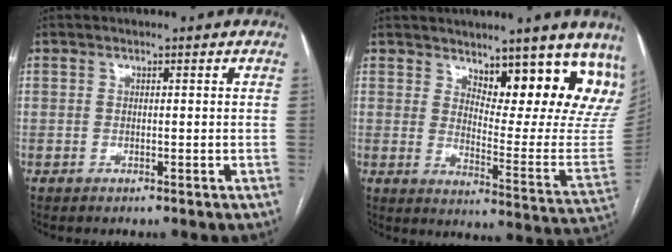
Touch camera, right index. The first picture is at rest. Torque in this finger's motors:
{"motor_torque": [0.25, 0.36, 0.12, 0.01]}